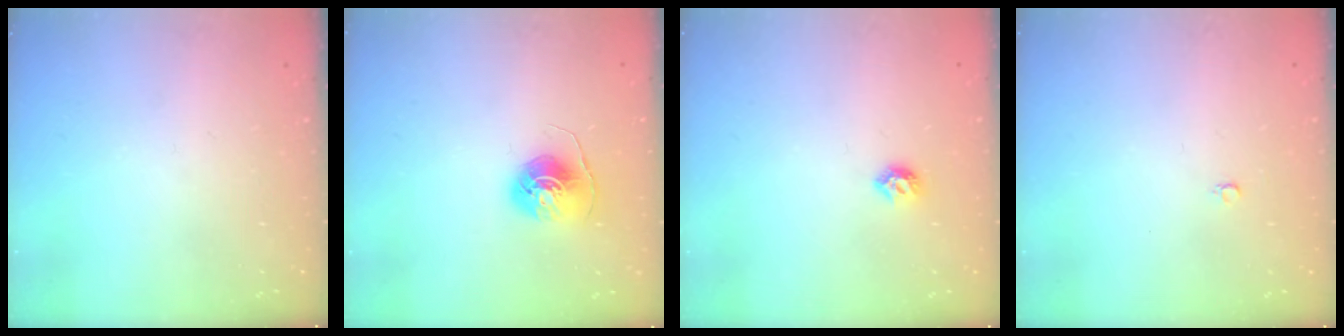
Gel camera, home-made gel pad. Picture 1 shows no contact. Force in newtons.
{"total": 6.8, "press": 6.8, "slide": 0.4}
{"total": 5.5, "press": 5.4, "slide": 1.2}
{"total": 2.4, "press": 2.4, "slide": 0.2}